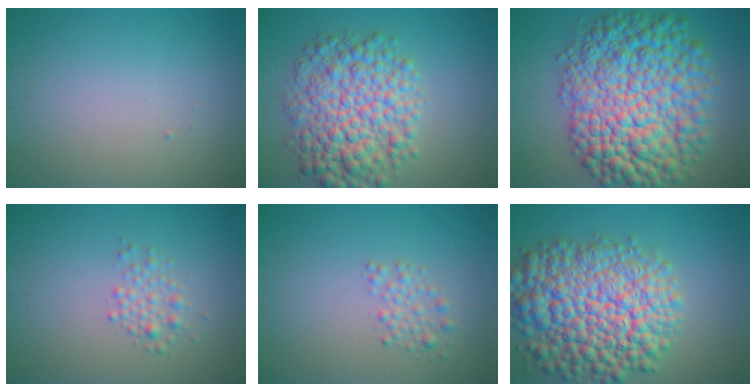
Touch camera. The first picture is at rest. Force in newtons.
{"total": 8.0, "press": 8.0, "slide": 0.1}
{"total": 14.3, "press": 14.3, "slide": 0.3}
{"total": 1.8, "press": 1.8, "slide": 0.1}
{"total": 1.7, "press": 1.7, "slide": 0.0}
{"total": 12.8, "press": 12.8, "slide": 0.5}